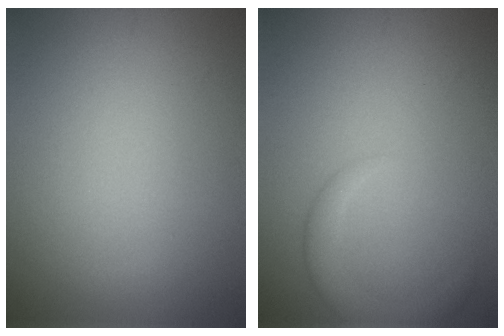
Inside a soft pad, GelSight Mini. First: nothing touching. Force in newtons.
{"total": 2.6, "press": 2.5, "slide": 0.2}